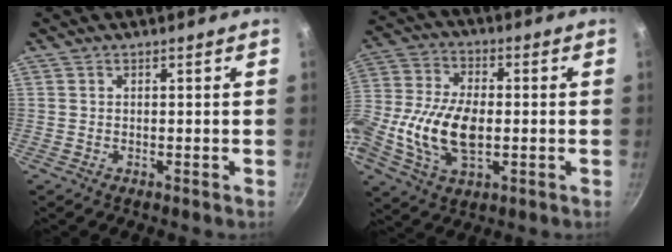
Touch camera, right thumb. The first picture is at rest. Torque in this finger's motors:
{"motor_torque": [1.06, 1.75, 0.62, -0.60, 0.24]}